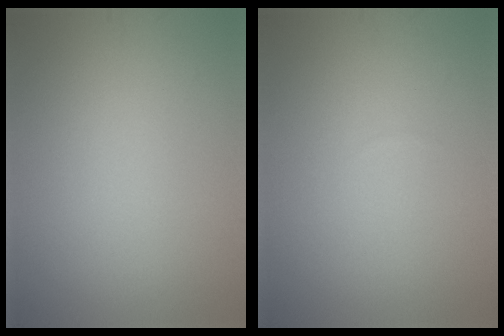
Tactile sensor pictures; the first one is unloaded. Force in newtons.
{"total": 0.0}